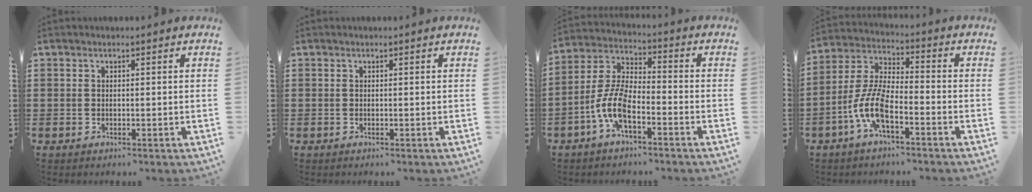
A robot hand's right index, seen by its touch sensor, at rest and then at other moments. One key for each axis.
{"total": 0.0}
{"total": 7.6, "fx": -3.8, "fy": 2.6, "fz": 6.0, "tx": -0.152, "ty": -0.011, "tz": -0.078}
{"total": 8.1, "fx": -4.0, "fy": 2.3, "fz": 6.6, "tx": -0.167, "ty": -0.013, "tz": -0.082}